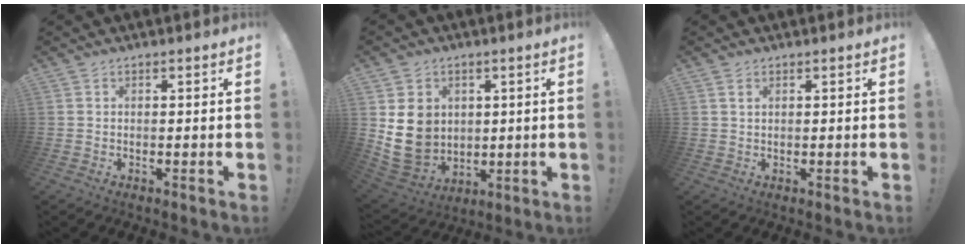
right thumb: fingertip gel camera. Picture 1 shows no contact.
{"total": 12.4, "force": [2.5, 10.7, 5.8], "torque": [-0.119, -0.017, 0.052]}
{"total": 1.6, "force": [0.9, 0.8, 1.1], "torque": [-0.019, 0.000, 0.015]}